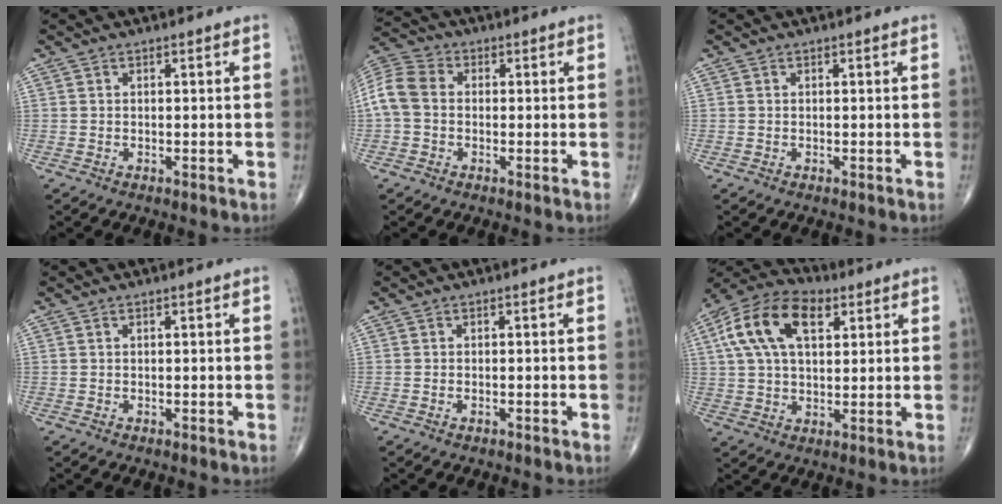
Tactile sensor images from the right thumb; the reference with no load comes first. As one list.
[{"total": 8.3, "force": [-0.1, 6.3, 5.4], "torque": [-0.112, 0.024, -0.014]}, {"total": 0.0}, {"total": 0.0}, {"total": 0.6, "force": [-0.4, 0.2, 0.4], "torque": [-0.009, 0.005, -0.005]}, {"total": 15.7, "force": [5.5, 8.9, 11.7], "torque": [-0.208, 0.012, 0.092]}]